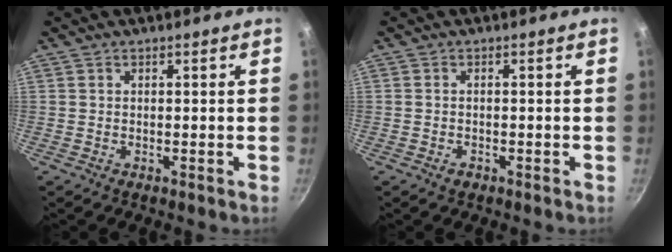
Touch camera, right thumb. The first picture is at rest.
{"total": 1.2, "force": [-0.8, 0.8, 0.6], "torque": [-0.012, 0.003, -0.014]}